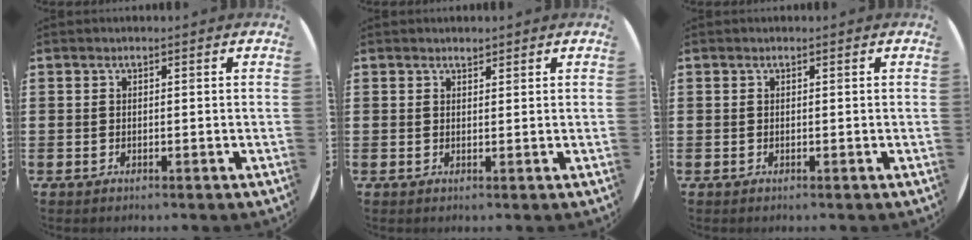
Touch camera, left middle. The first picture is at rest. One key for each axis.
{"total": 1.0, "fx": 0.9, "fy": 0.2, "fz": 0.0, "tx": 0.008, "ty": -0.002, "tz": 0.016}
{"total": 0.0}